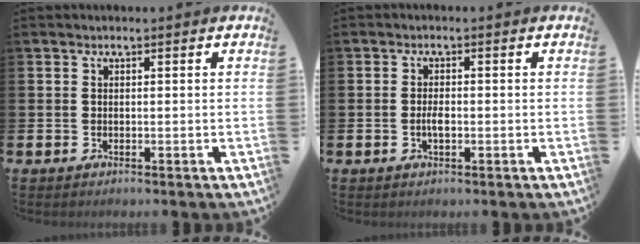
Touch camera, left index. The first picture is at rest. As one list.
[{"total": 1.9, "force": [-0.4, 0.8, 1.6], "torque": [-0.026, -0.001, -0.009]}]